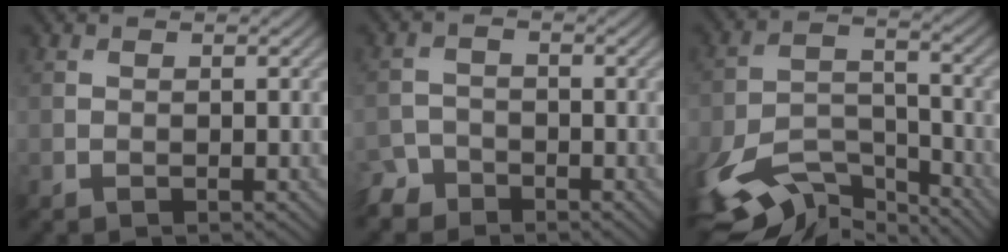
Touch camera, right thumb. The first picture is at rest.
{"total": 2.8, "force": [-2.5, 1.4, 0.1], "torque": [-0.002, 0.003, -0.056]}
{"total": 11.9, "force": [-8.7, 4.8, 6.5], "torque": [-0.138, -0.017, -0.163]}